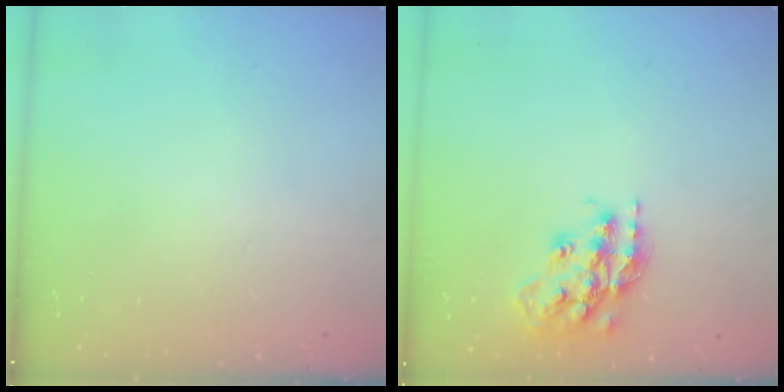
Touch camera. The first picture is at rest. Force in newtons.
{"total": 16.8, "press": 16.8, "slide": 1.1}